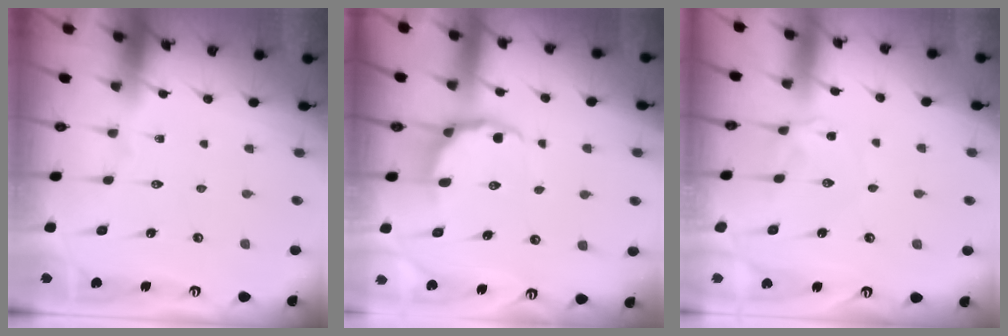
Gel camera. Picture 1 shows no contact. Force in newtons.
{"total": 6.0, "press": 5.5, "slide": 2.4}
{"total": 3.3, "press": 3.3, "slide": 0.5}